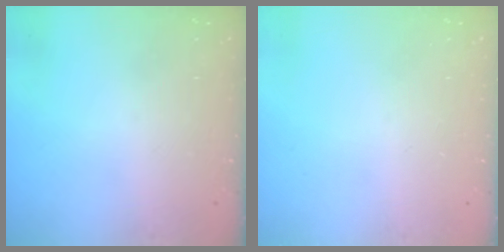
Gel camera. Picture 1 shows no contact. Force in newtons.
{"total": 0.0}